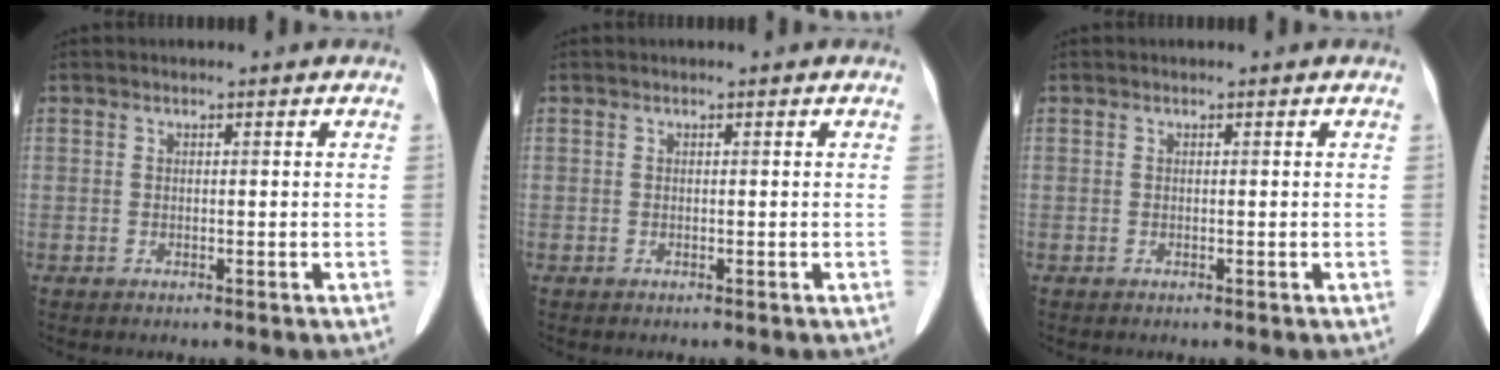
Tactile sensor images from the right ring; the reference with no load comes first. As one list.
[{"total": 0.0}, {"total": 0.0}]